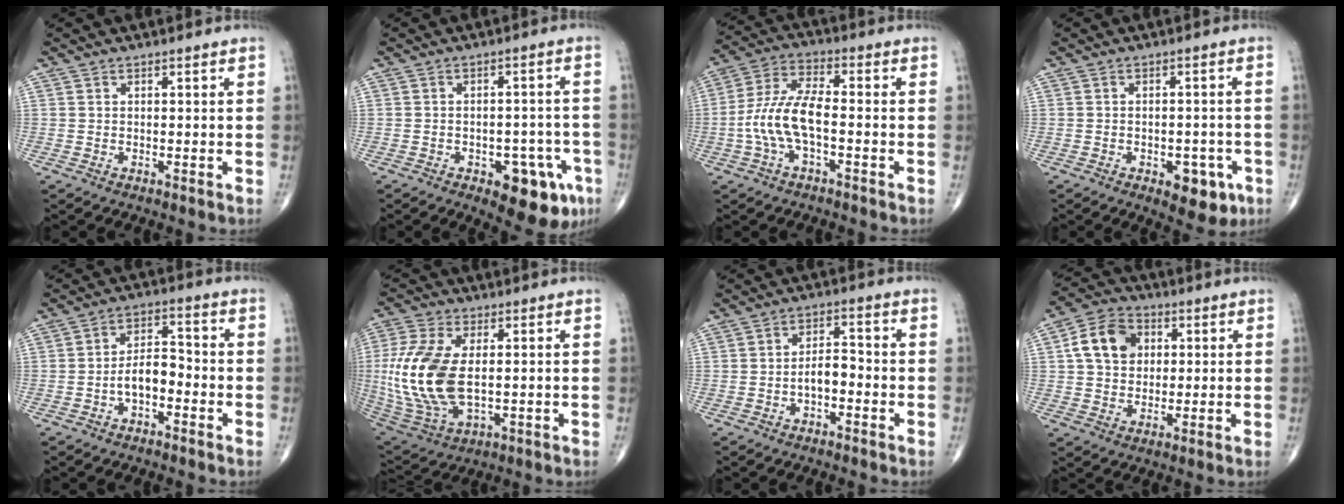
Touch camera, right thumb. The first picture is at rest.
{"total": 11.2, "force": [-5.3, 5.3, 8.3], "torque": [-0.072, 0.027, -0.059]}
{"total": 10.1, "force": [-2.2, 4.2, 8.9], "torque": [-0.196, 0.036, -0.048]}
{"total": 7.1, "force": [-3.2, 3.9, 5.0], "torque": [-0.039, 0.014, -0.033]}
{"total": 6.1, "force": [-2.2, 3.3, 4.6], "torque": [-0.069, 0.033, -0.046]}
{"total": 18.0, "force": [0.5, 9.7, 15.2], "torque": [-0.350, -0.013, 0.020]}
{"total": 4.3, "force": [-1.5, 2.2, 3.4], "torque": [-0.047, 0.025, -0.030]}
{"total": 10.2, "force": [2.2, 7.9, 6.1], "torque": [-0.091, 0.008, 0.032]}